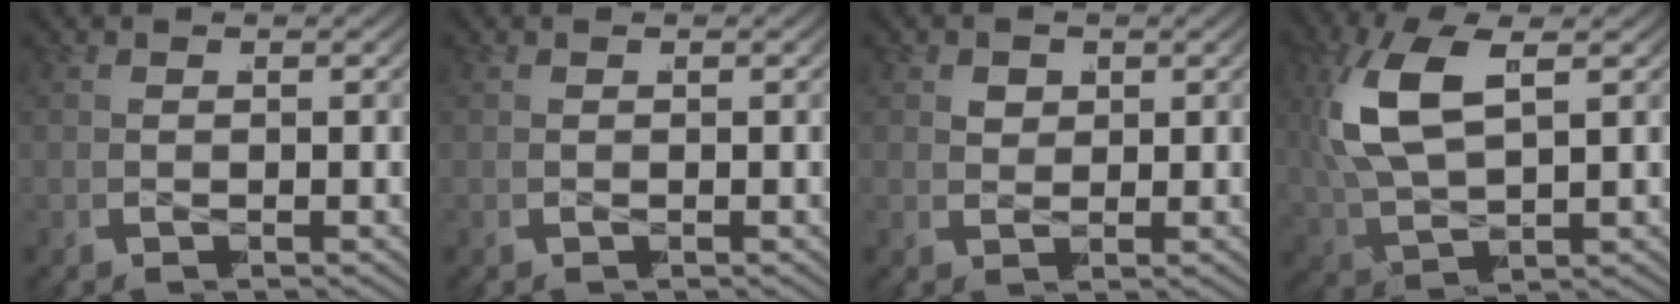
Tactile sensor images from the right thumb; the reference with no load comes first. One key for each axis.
{"total": 0.0}
{"total": 1.5, "fx": 0.7, "fy": 1.2, "fz": 0.6, "tx": -0.004, "ty": -0.009, "tz": 0.018}
{"total": 8.6, "fx": 1.2, "fy": 5.6, "fz": 6.4, "tx": -0.174, "ty": -0.015, "tz": 0.033}